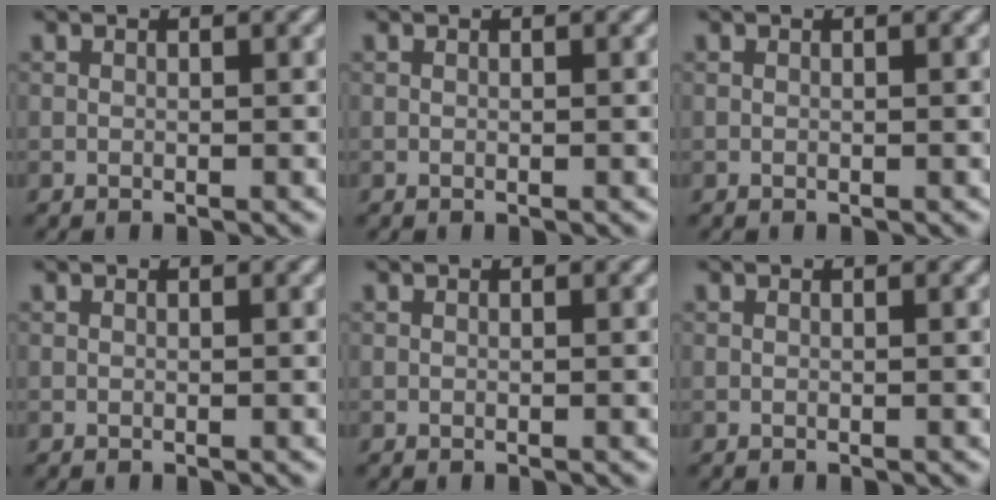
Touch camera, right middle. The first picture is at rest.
{"total": 0.0}
{"total": 0.0}
{"total": 0.0}
{"total": 0.0}
{"total": 0.0}